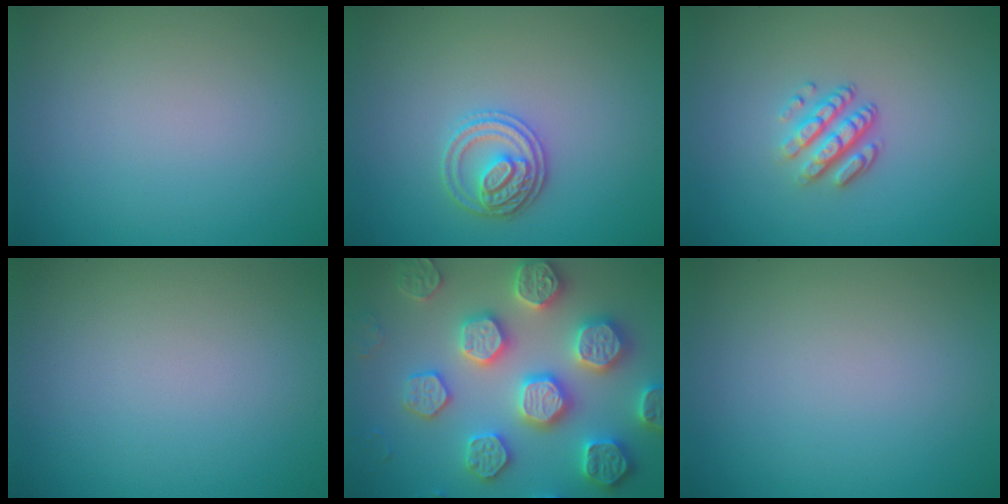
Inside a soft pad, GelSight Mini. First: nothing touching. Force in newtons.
{"total": 2.9, "press": 2.8, "slide": 0.7}
{"total": 3.3, "press": 2.4, "slide": 2.2}
{"total": 0.0}
{"total": 7.9, "press": 7.7, "slide": 1.7}
{"total": 0.0}